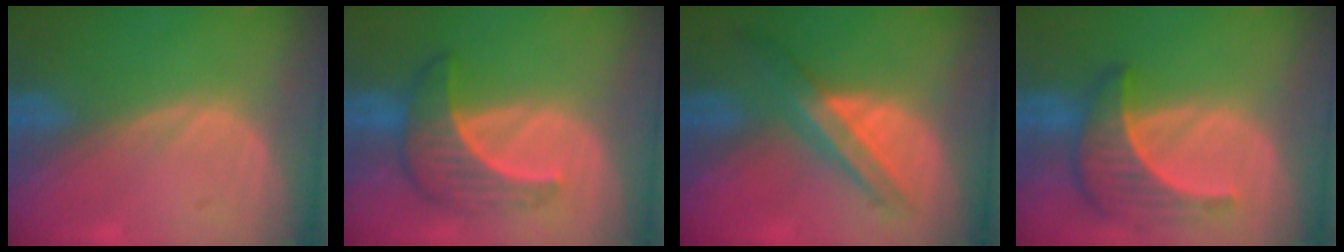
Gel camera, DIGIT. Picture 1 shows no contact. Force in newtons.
{"total": 6.5, "press": 6.4, "slide": 1.0}
{"total": 7.1, "press": 6.0, "slide": 3.9}
{"total": 6.8, "press": 6.8, "slide": 0.7}